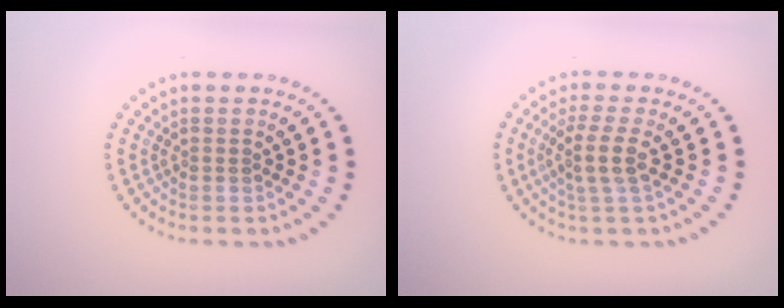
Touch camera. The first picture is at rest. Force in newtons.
{"total": 2.7, "press": 2.3, "slide": 1.5}